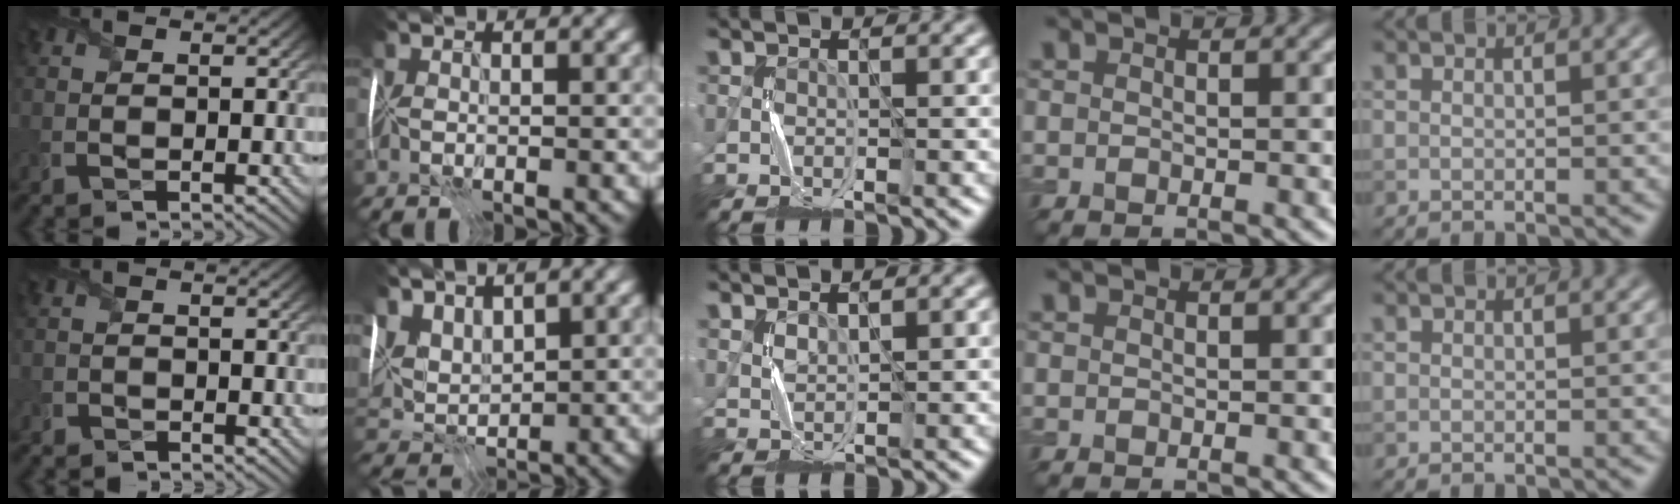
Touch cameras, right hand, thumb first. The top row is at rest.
{"thumb": {"total": 1.8, "force": [-1.7, 0.2, -0.4], "torque": [0.015, -0.001, -0.041]}, "index": {"total": 6.2, "force": [4.5, 3.1, 3.0], "torque": [-0.084, 0.020, 0.086]}, "middle": {"total": 1.5, "force": [1.3, 0.5, 0.5], "torque": [-0.015, 0.000, 0.033]}}